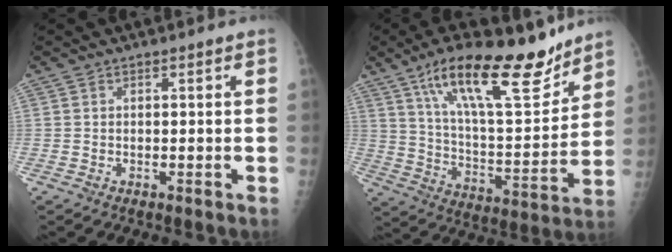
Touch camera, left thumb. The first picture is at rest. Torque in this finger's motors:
{"motor_torque": [0.41, 0.34, 1.43, -1.34, 0.17]}